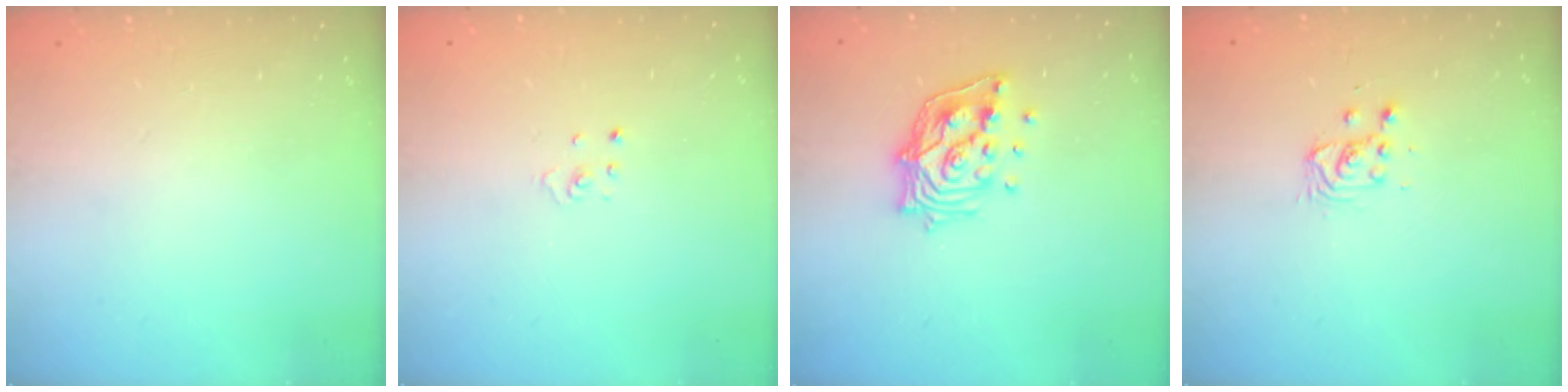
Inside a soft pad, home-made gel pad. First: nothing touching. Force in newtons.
{"total": 1.1, "press": 1.1, "slide": 0.1}
{"total": 14.0, "press": 13.9, "slide": 1.3}
{"total": 3.1, "press": 3.1, "slide": 0.3}